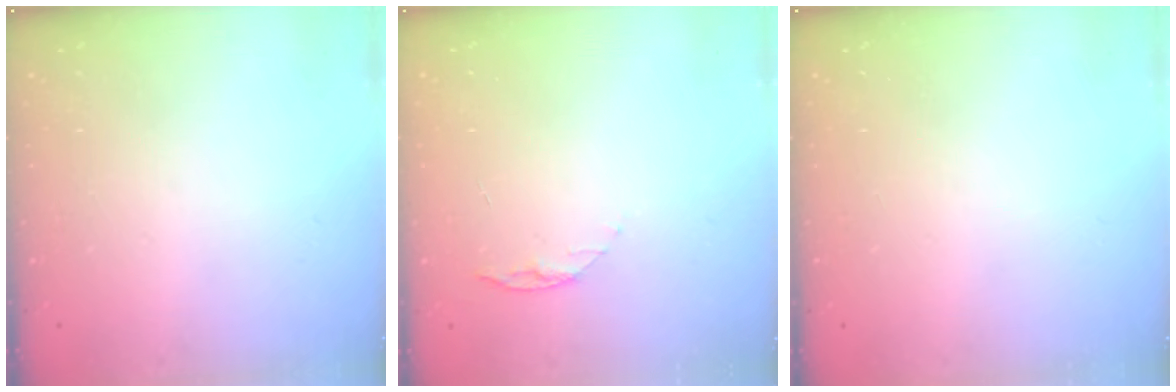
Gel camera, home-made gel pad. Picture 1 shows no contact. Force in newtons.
{"total": 4.9, "press": 4.8, "slide": 0.5}
{"total": 0.0}